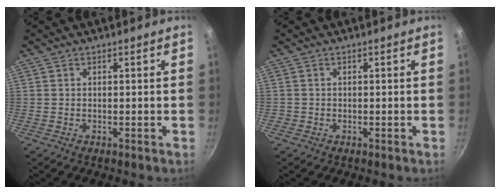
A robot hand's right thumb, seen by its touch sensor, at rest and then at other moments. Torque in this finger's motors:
{"motor_torque": [0.15, 0.01, 0.03, 0.46, 0.02]}